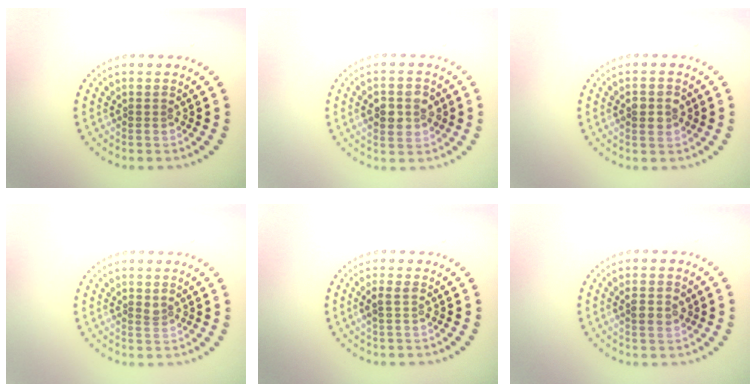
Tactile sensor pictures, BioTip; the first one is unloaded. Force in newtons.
{"total": 2.9, "press": 2.9, "slide": 0.2}
{"total": 2.6, "press": 2.6, "slide": 0.1}
{"total": 0.8, "press": 0.6, "slide": 0.5}
{"total": 1.1, "press": 1.1, "slide": 0.3}
{"total": 1.9, "press": 1.9, "slide": 0.3}